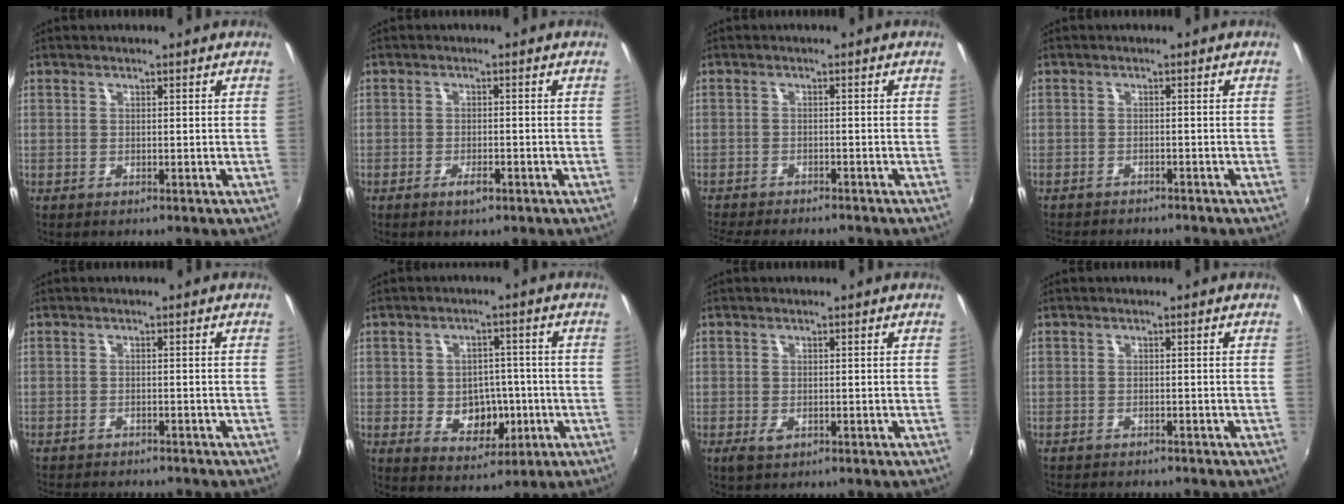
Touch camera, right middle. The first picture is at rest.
{"total": 2.4, "force": [-1.5, 0.8, 1.6], "torque": [-0.034, -0.002, -0.028]}
{"total": 9.8, "force": [-8.8, 2.0, 3.8], "torque": [-0.097, -0.022, -0.139]}
{"total": 7.2, "force": [-6.6, 1.6, 2.2], "torque": [-0.059, -0.015, -0.099]}
{"total": 6.5, "force": [-6.0, 1.4, 2.0], "torque": [-0.055, -0.016, -0.091]}
{"total": 7.8, "force": [-1.8, 6.0, 4.7], "torque": [-0.084, 0.000, -0.012]}
{"total": 2.0, "force": [-0.9, 1.1, 1.3], "torque": [-0.024, -0.005, -0.015]}
{"total": 4.1, "force": [-3.9, 0.8, 1.2], "torque": [-0.035, -0.015, -0.061]}